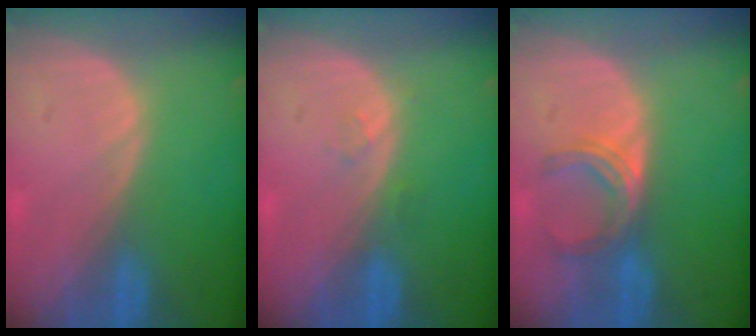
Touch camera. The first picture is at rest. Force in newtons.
{"total": 1.1, "press": 1.0, "slide": 0.1}
{"total": 5.1, "press": 4.5, "slide": 2.4}